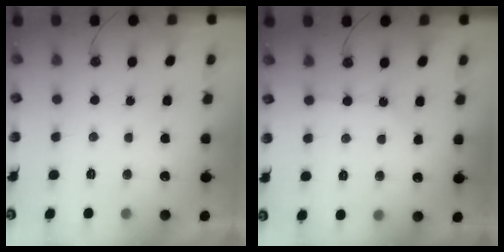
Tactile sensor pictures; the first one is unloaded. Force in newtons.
{"total": 2.5, "press": 2.4, "slide": 0.4}